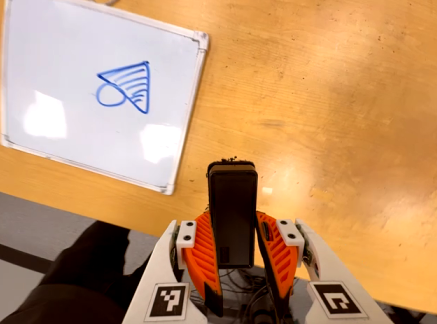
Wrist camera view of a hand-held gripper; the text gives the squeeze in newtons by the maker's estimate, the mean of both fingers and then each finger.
{"total": 4.8, "left": 3.4, "right": 6.2}